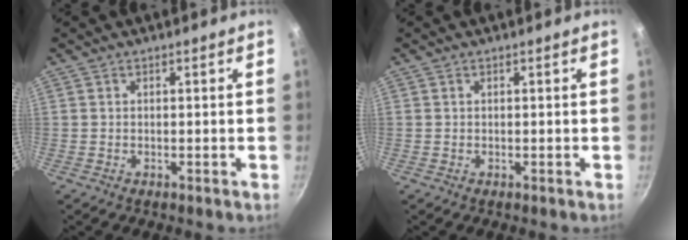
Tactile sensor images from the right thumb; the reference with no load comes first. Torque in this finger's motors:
{"motor_torque": [-0.03, -0.27, -0.34, 0.19, -0.02]}